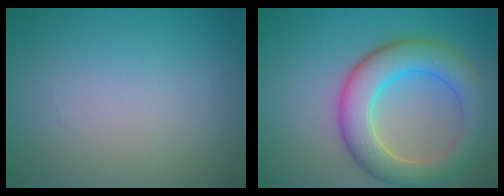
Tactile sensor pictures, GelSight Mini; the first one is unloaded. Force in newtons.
{"total": 7.0, "press": 7.0, "slide": 0.3}